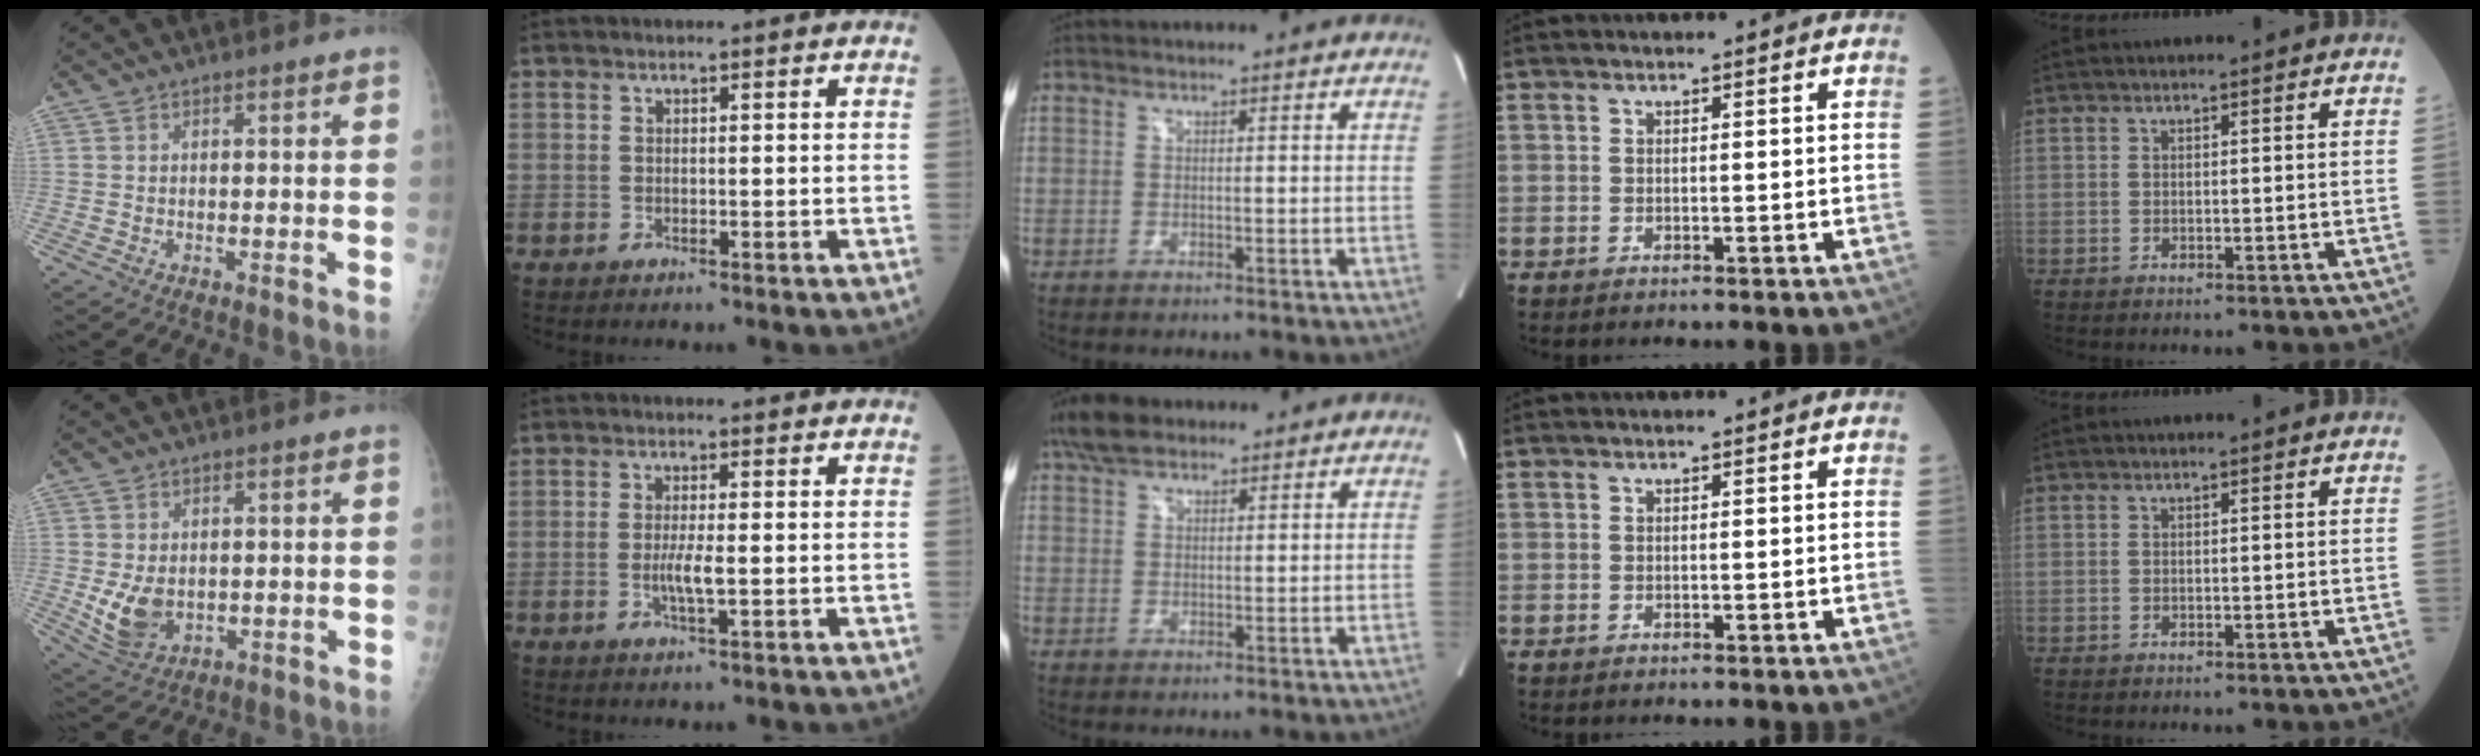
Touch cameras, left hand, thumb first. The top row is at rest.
{"thumb": {"total": 7.1, "force": [-0.3, 5.1, 4.9], "torque": [-0.080, -0.012, 0.013]}, "index": {"total": 2.6, "force": [-0.2, 0.1, 2.6], "torque": [-0.056, -0.005, -0.004]}, "middle": {"total": 5.0, "force": [3.8, 2.2, 2.4], "torque": [-0.056, 0.022, 0.076]}}